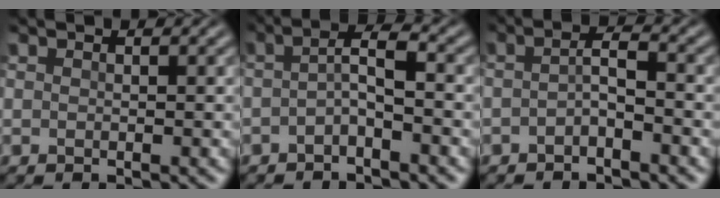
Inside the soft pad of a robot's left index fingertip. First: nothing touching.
{"total": 2.5, "force": [-1.2, 0.6, 2.2], "torque": [-0.043, 0.010, -0.030]}
{"total": 2.0, "force": [-1.2, 0.5, 1.5], "torque": [-0.032, 0.003, -0.029]}